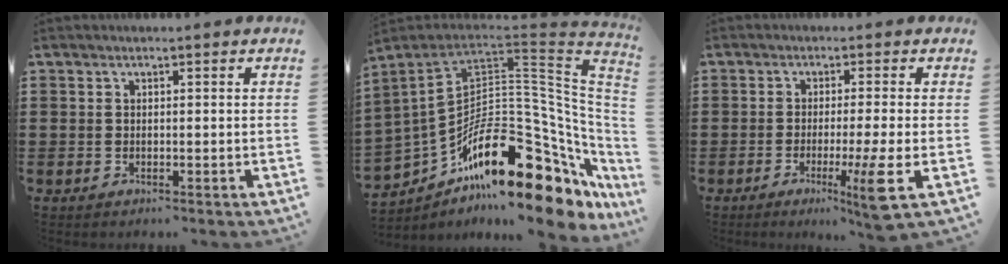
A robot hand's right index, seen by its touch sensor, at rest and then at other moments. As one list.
[{"total": 23.2, "force": [-11.6, 10.0, 17.5], "torque": [-0.299, 0.019, -0.199]}, {"total": 7.2, "force": [-2.6, -1.2, 6.6], "torque": [-0.111, -0.027, -0.044]}]